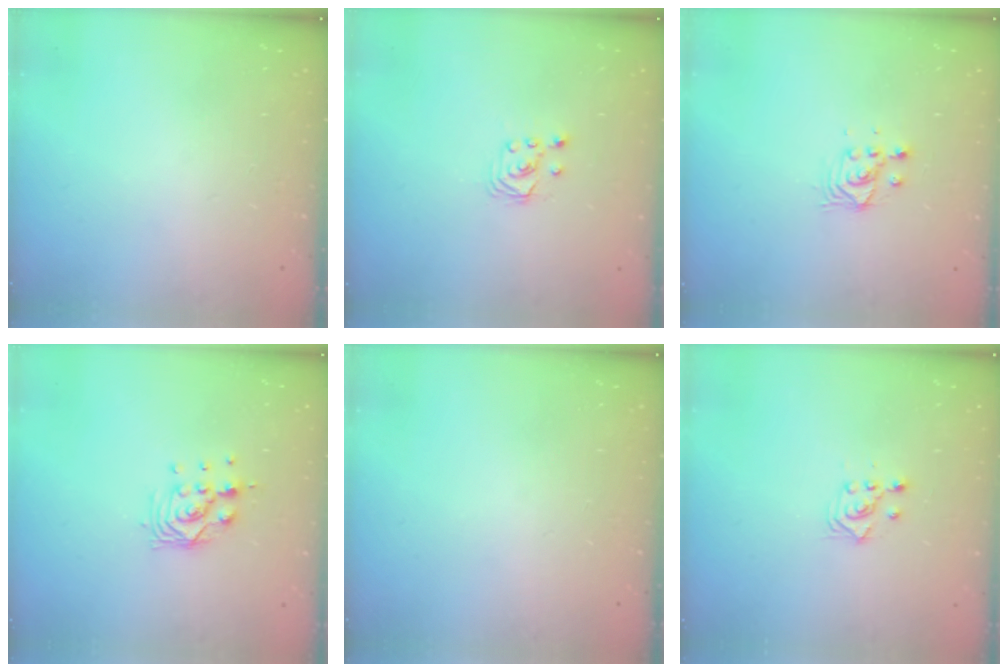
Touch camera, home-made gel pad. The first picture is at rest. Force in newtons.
{"total": 2.6, "press": 2.6, "slide": 0.3}
{"total": 3.8, "press": 3.8, "slide": 0.3}
{"total": 8.5, "press": 8.5, "slide": 0.8}
{"total": 0.0}
{"total": 3.1, "press": 3.0, "slide": 0.9}